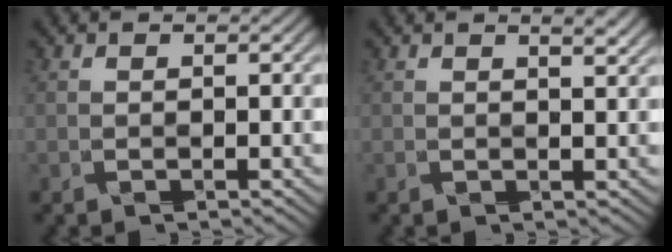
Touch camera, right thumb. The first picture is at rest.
{"total": 1.4, "force": [0.8, 0.3, 1.2], "torque": [-0.030, -0.002, 0.017]}